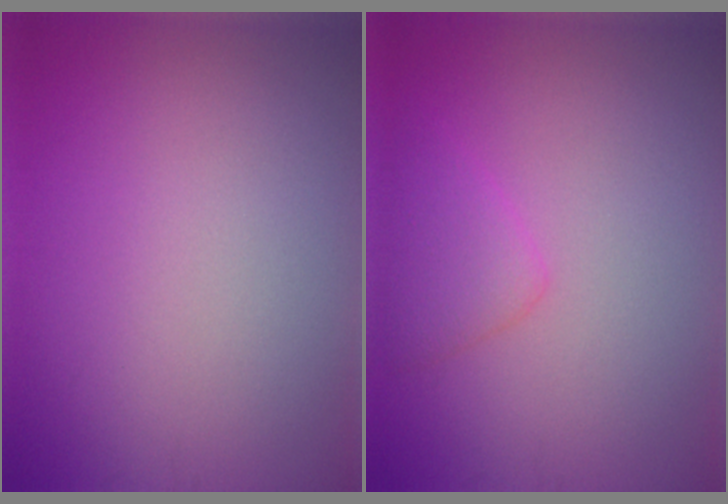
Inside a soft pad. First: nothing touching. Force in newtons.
{"total": 2.2, "press": 2.2, "slide": 0.1}